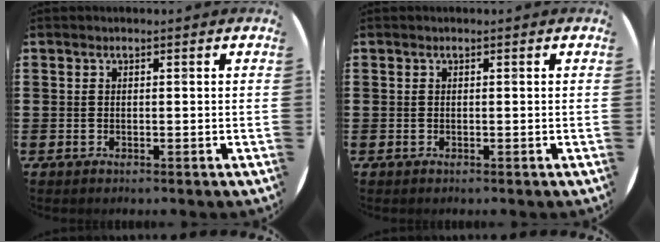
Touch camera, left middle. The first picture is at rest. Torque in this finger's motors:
{"motor_torque": [-0.26, -0.09, 0.00, -0.01]}